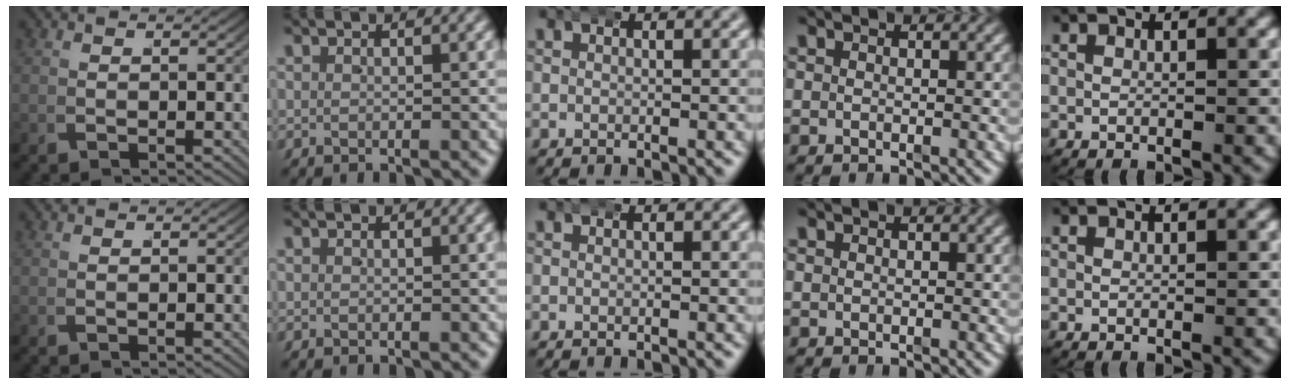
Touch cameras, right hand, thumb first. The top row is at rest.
{}